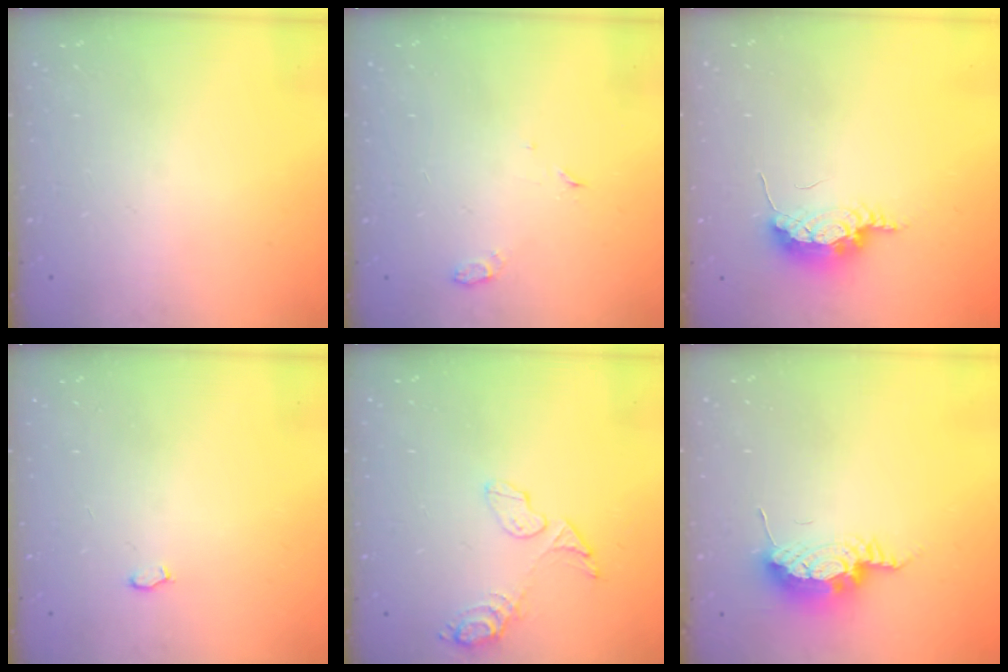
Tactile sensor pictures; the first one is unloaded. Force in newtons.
{"total": 3.3, "press": 3.3, "slide": 0.6}
{"total": 8.7, "press": 7.8, "slide": 4.0}
{"total": 3.7, "press": 2.7, "slide": 2.5}
{"total": 9.0, "press": 8.6, "slide": 2.5}
{"total": 9.1, "press": 8.9, "slide": 2.1}